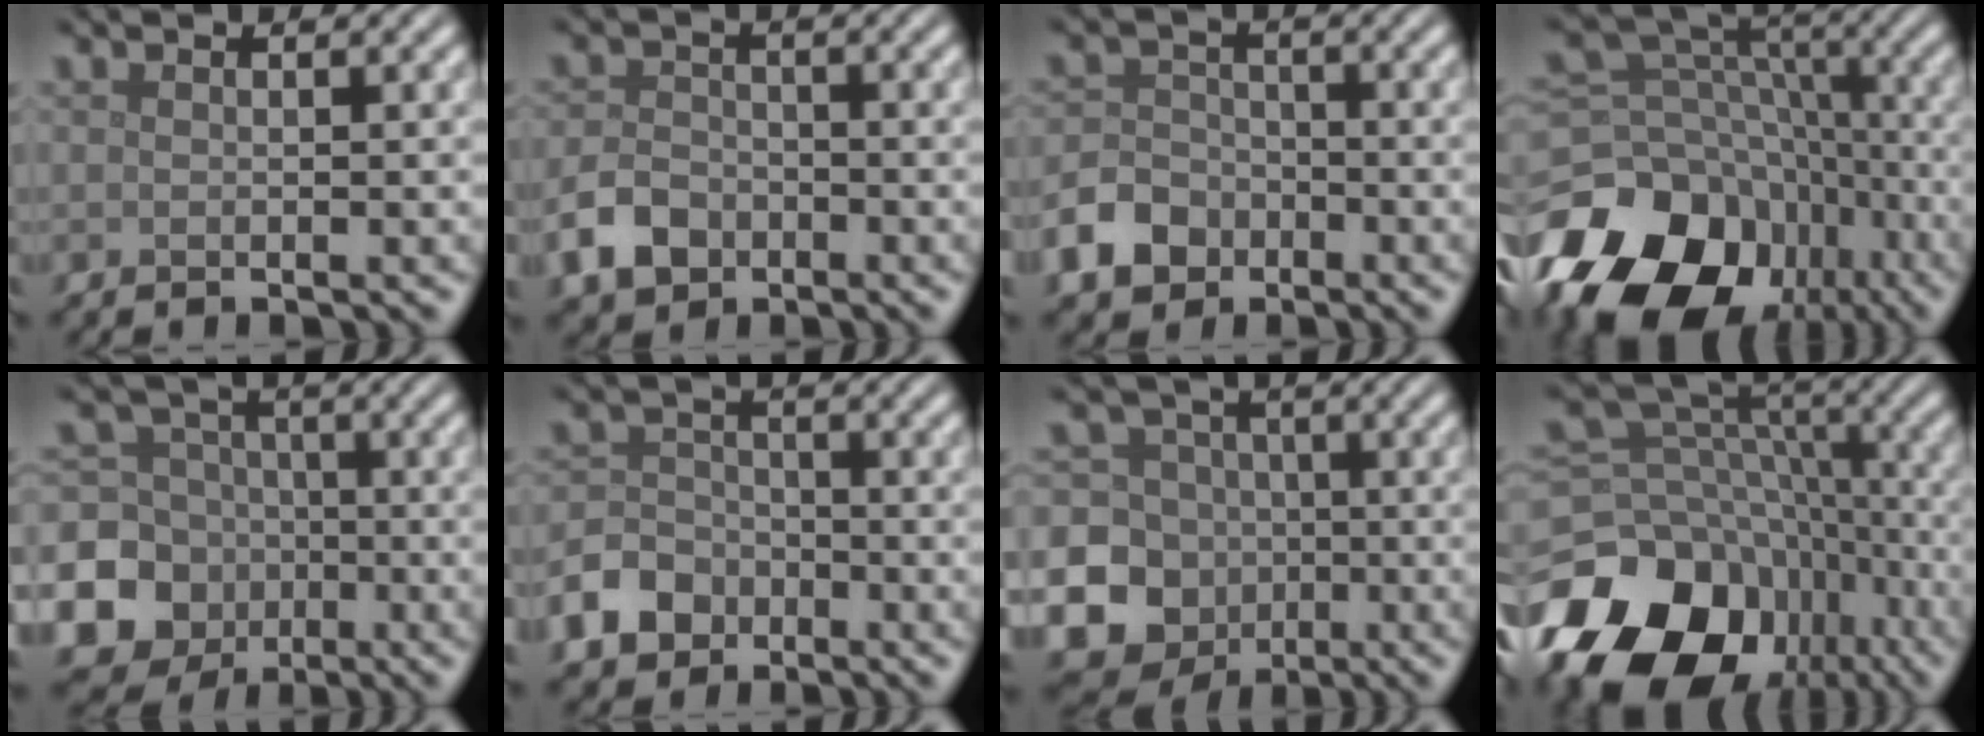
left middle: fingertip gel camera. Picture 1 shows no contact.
{"total": 3.5, "force": [-1.9, 2.5, 1.6], "torque": [-0.033, -0.001, -0.042]}
{"total": 4.4, "force": [-2.5, 3.2, 1.5], "torque": [-0.031, -0.002, -0.055]}
{"total": 17.0, "force": [-10.1, 11.8, 6.8], "torque": [-0.158, -0.013, -0.158]}
{"total": 16.1, "force": [-5.1, 14.9, 3.5], "torque": [-0.108, -0.033, -0.110]}
{"total": 5.0, "force": [-3.0, 3.8, 1.5], "torque": [-0.022, -0.003, -0.066]}
{"total": 18.9, "force": [-5.4, 17.6, 4.2], "torque": [-0.125, -0.021, -0.120]}
{"total": 18.5, "force": [-10.2, 13.6, 7.3], "torque": [-0.164, -0.022, -0.139]}